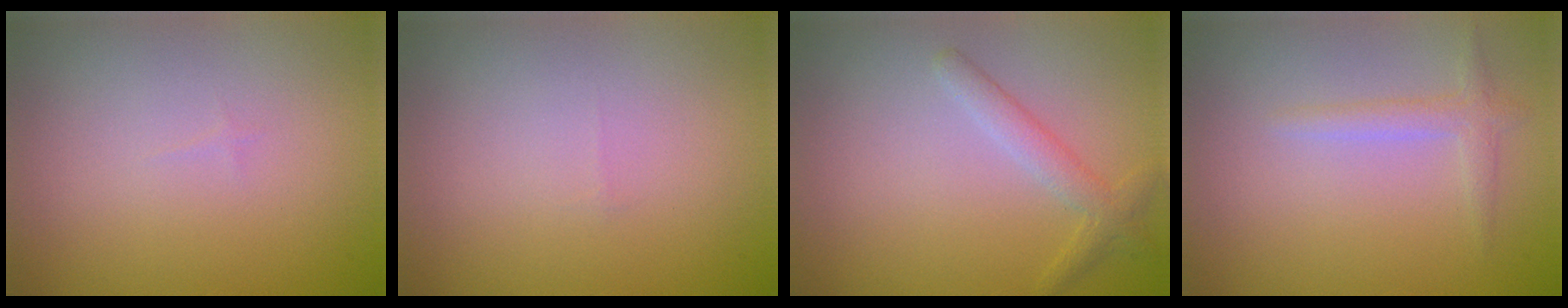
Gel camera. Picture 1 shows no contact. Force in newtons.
{"total": 0.0}
{"total": 2.0, "press": 2.0, "slide": 0.1}
{"total": 1.5, "press": 1.5, "slide": 0.0}